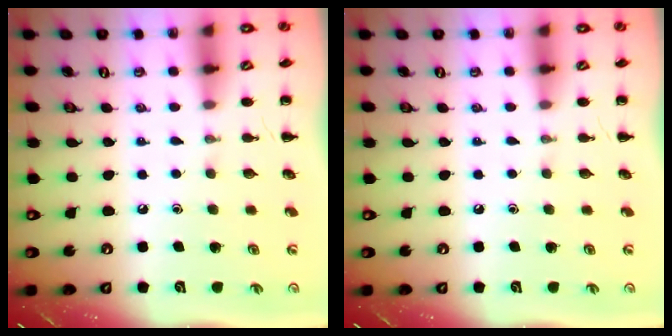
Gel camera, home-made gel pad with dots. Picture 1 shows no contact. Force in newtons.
{"total": 0.0}